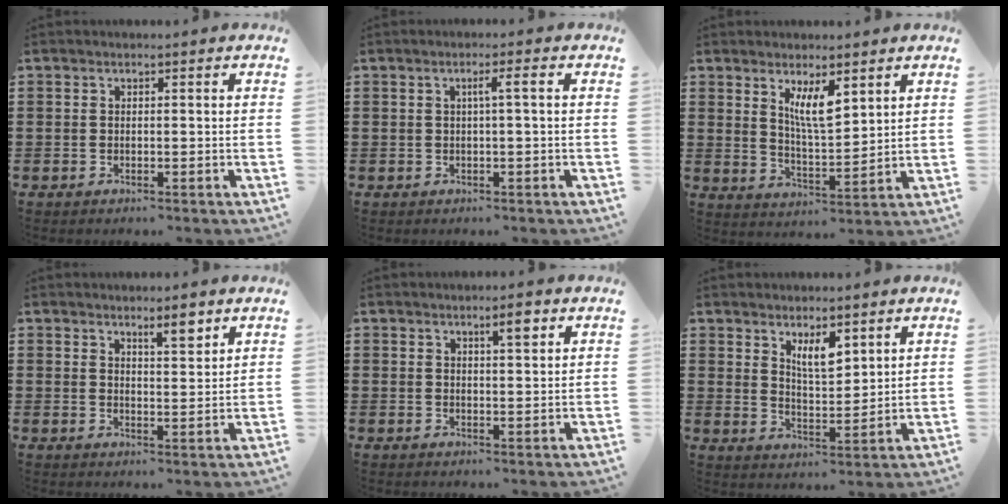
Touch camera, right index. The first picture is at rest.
{"total": 2.3, "force": [0.1, -0.1, 2.3], "torque": [-0.040, -0.001, -0.002]}
{"total": 6.2, "force": [3.5, 1.7, 4.9], "torque": [-0.096, -0.007, 0.058]}
{"total": 3.8, "force": [2.9, 0.8, 2.3], "torque": [-0.032, -0.002, 0.049]}
{"total": 3.2, "force": [2.0, 0.6, 2.5], "torque": [-0.035, 0.000, 0.029]}
{"total": 5.1, "force": [3.2, 1.8, 3.4], "torque": [-0.066, -0.005, 0.055]}